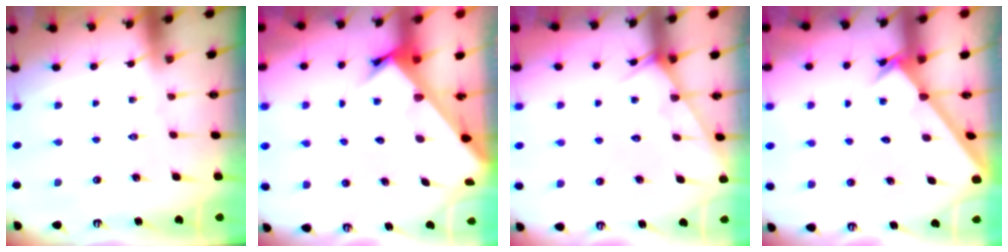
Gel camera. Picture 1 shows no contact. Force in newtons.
{"total": 3.0, "press": 3.0, "slide": 0.1}
{"total": 5.5, "press": 5.5, "slide": 0.4}
{"total": 1.9, "press": 1.9, "slide": 0.2}